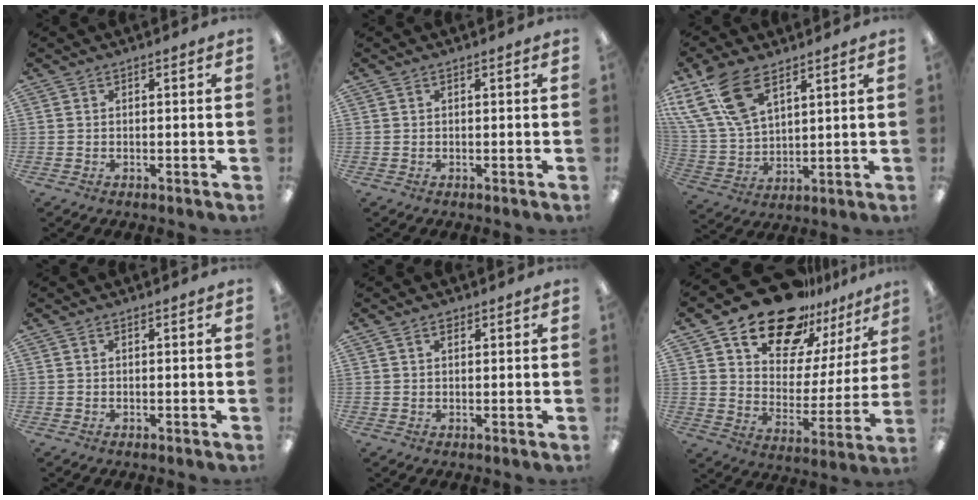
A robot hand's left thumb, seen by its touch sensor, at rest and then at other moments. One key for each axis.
{"total": 0.0}
{"total": 17.1, "fx": 10.1, "fy": 8.8, "fz": 10.7, "tx": -0.250, "ty": -0.037, "tz": 0.188}
{"total": 0.0}
{"total": 1.6, "fx": 1.0, "fy": 0.8, "fz": 1.0, "tx": -0.013, "ty": -0.002, "tz": 0.017}
{"total": 20.4, "fx": 16.5, "fy": 9.2, "fz": 7.8, "tx": -0.139, "ty": -0.118, "tz": 0.291}